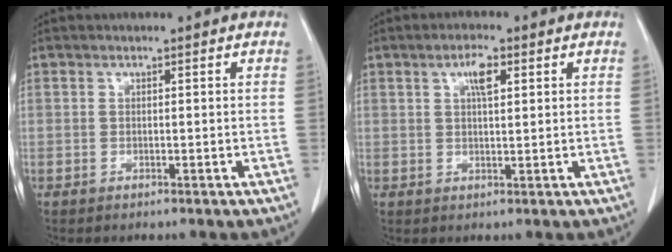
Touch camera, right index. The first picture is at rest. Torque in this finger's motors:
{"motor_torque": [0.20, 0.00, 0.08, 0.06]}